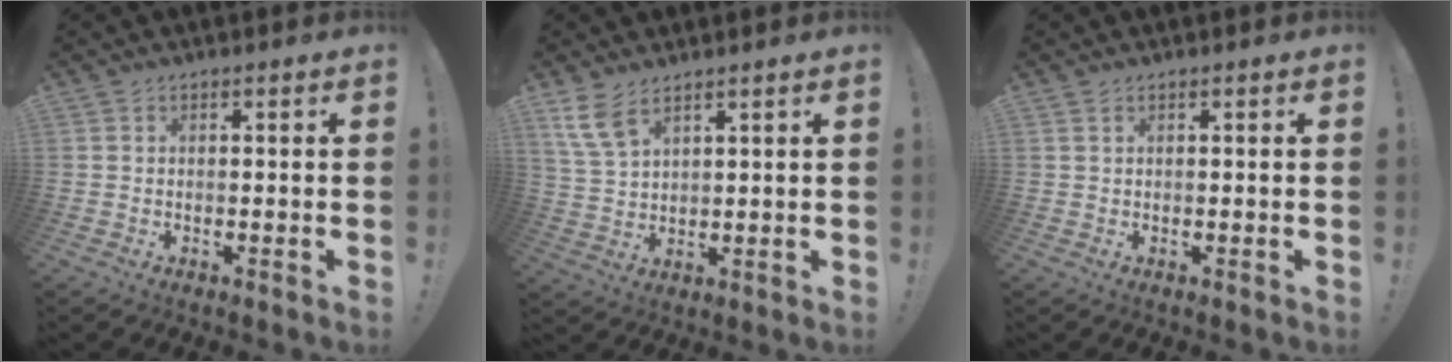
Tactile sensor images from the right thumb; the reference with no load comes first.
{"total": 7.4, "force": [5.2, 3.1, 4.3], "torque": [-0.079, -0.023, 0.100]}
{"total": 0.5, "force": [0.3, 0.1, 0.4], "torque": [-0.009, 0.002, 0.006]}